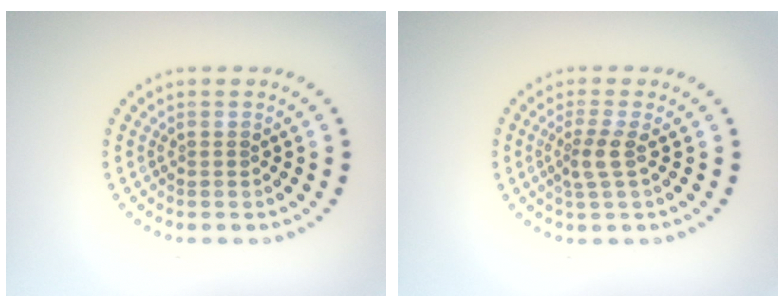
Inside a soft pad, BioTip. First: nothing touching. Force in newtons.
{"total": 2.0, "press": 1.6, "slide": 1.2}